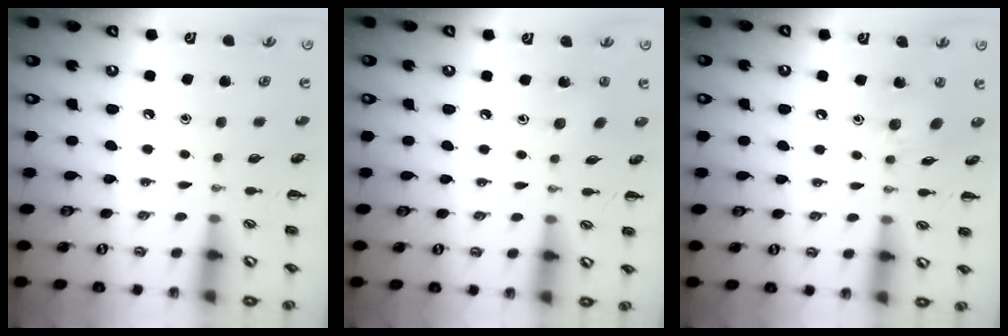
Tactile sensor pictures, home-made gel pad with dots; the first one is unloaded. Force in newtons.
{"total": 2.3, "press": 2.1, "slide": 0.9}
{"total": 8.6, "press": 8.6, "slide": 0.7}